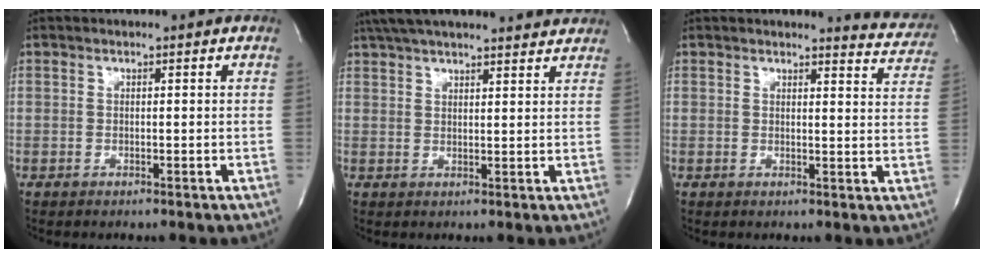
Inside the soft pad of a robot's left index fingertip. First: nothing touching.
{"total": 20.0, "force": [18.0, 2.7, 8.1], "torque": [-0.136, 0.046, 0.248]}
{"total": 6.3, "force": [6.3, 0.8, 0.0], "torque": [0.006, -0.042, 0.046]}